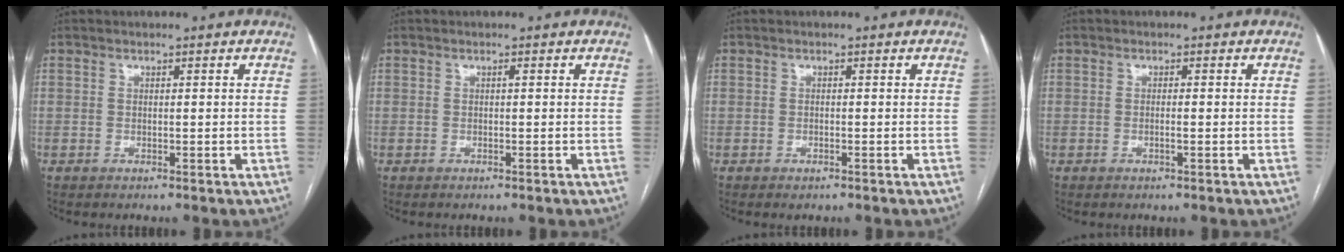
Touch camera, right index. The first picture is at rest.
{"total": 0.0}
{"total": 0.7, "force": [-0.5, 0.3, 0.5], "torque": [-0.008, -0.001, -0.004]}
{"total": 0.8, "force": [-0.2, 0.0, 0.8], "torque": [-0.016, 0.000, -0.003]}